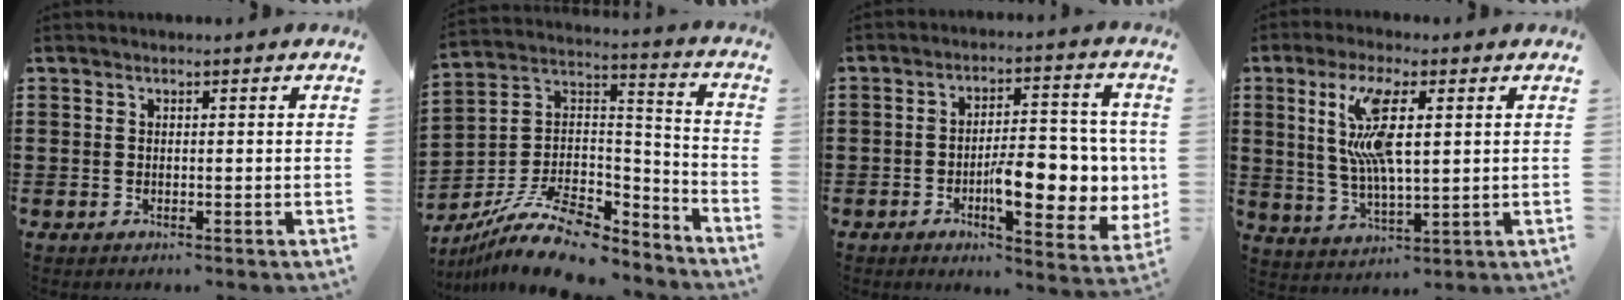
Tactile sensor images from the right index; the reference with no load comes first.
{"total": 13.7, "force": [-10.1, 5.0, 7.8], "torque": [-0.151, 0.031, -0.183]}
{"total": 10.3, "force": [-1.9, 4.2, 9.3], "torque": [-0.130, -0.005, -0.033]}
{"total": 9.4, "force": [2.4, 2.7, 8.7], "torque": [-0.194, 0.000, 0.034]}